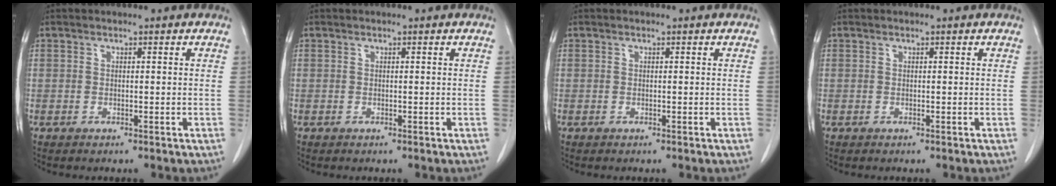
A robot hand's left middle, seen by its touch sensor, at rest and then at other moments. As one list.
[{"total": 0.0}, {"total": 0.0}, {"total": 0.0}]